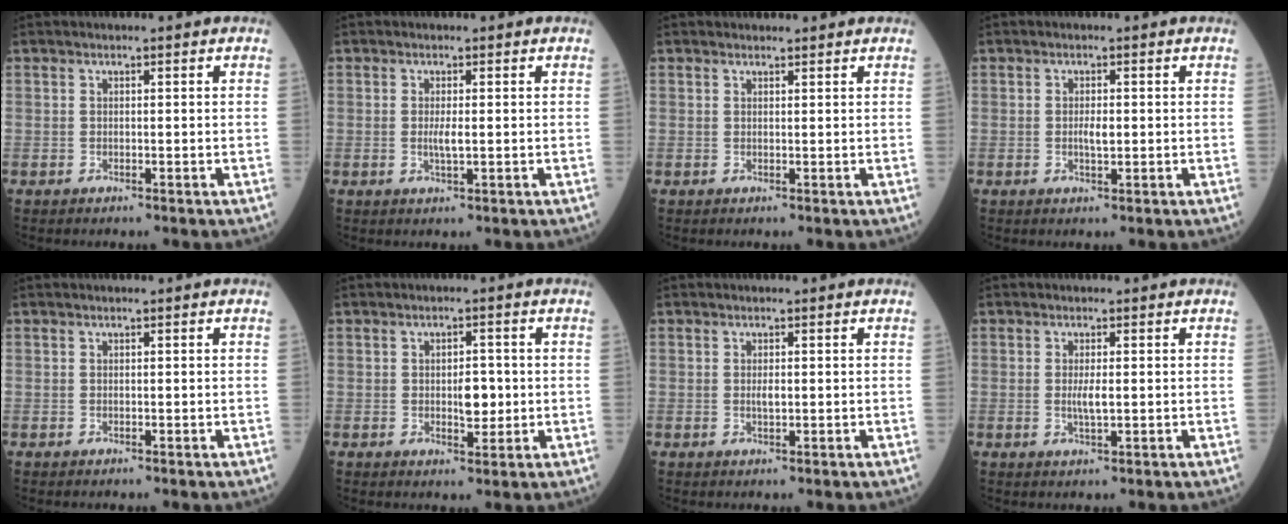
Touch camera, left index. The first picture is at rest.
{"total": 1.8, "force": [-0.4, 0.2, 1.7], "torque": [-0.040, -0.007, -0.005]}
{"total": 0.9, "force": [0.9, 0.2, 0.0], "torque": [-0.010, 0.003, 0.014]}
{"total": 1.8, "force": [-0.5, 0.5, 1.7], "torque": [-0.035, -0.004, -0.006]}
{"total": 0.0}
{"total": 3.5, "force": [-0.5, 1.6, 3.1], "torque": [-0.045, -0.004, -0.004]}
{"total": 1.1, "force": [-0.3, 0.3, 1.0], "torque": [-0.021, -0.006, -0.002]}
{"total": 2.1, "force": [-0.3, 0.3, 2.1], "torque": [-0.046, -0.008, -0.003]}